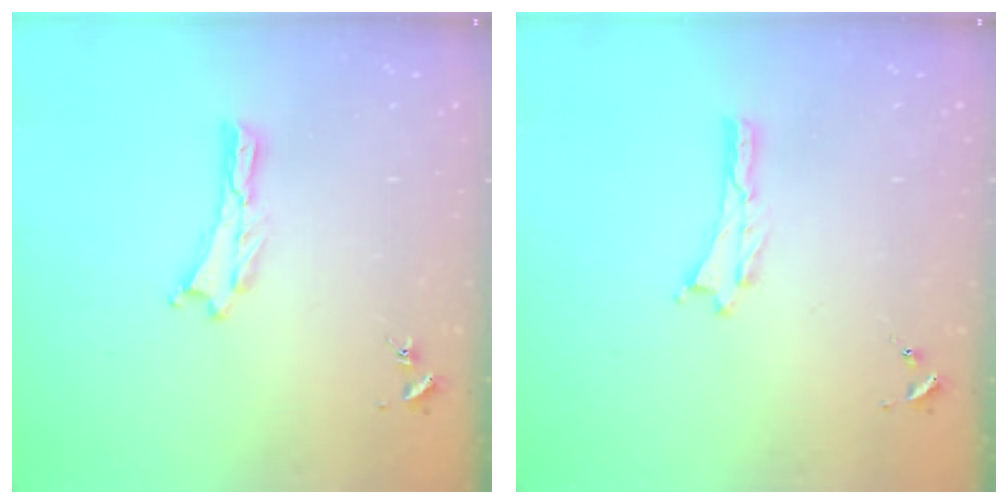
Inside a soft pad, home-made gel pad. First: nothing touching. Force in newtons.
{"total": 0.0}